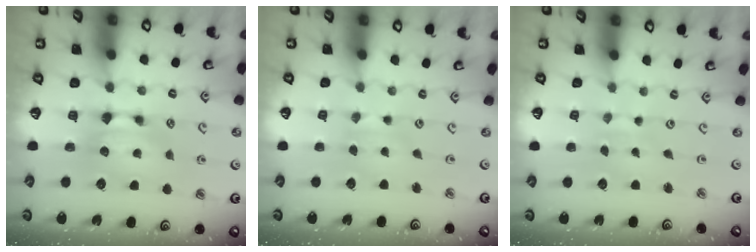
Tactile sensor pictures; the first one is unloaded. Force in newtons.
{"total": 1.0, "press": 0.9, "slide": 0.3}
{"total": 5.1, "press": 5.1, "slide": 0.2}